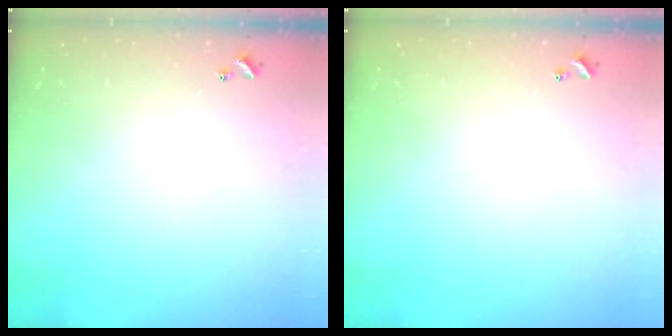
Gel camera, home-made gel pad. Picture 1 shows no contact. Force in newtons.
{"total": 0.0}